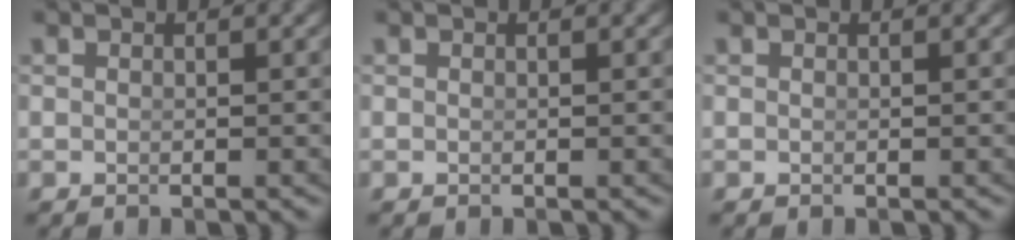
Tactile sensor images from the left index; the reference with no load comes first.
{"total": 0.0}
{"total": 0.0}